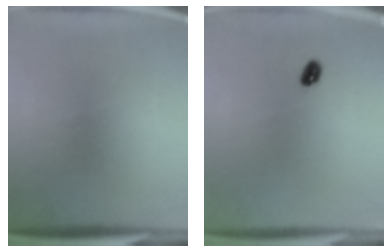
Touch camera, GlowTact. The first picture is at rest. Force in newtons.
{"total": 1.9}